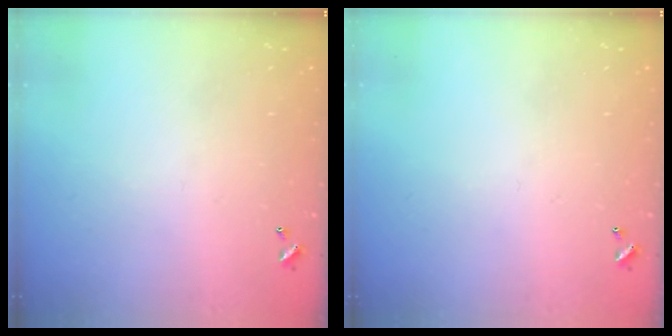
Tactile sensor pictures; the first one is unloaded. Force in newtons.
{"total": 0.0}